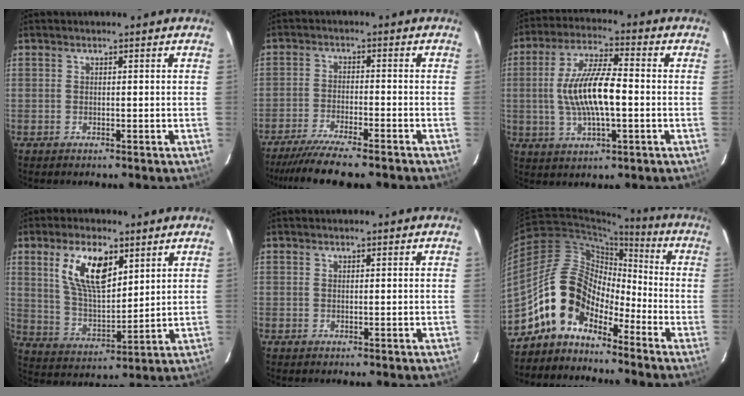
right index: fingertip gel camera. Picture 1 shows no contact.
{"total": 11.4, "force": [-9.8, 1.0, 5.7], "torque": [-0.130, -0.029, -0.162]}
{"total": 12.7, "force": [-1.0, 3.6, 12.1], "torque": [-0.237, 0.005, -0.016]}
{"total": 12.7, "force": [6.0, 5.7, 9.6], "torque": [-0.177, 0.009, 0.122]}
{"total": 0.0}
{"total": 11.1, "force": [-7.6, 6.4, 4.9], "torque": [-0.086, 0.034, -0.152]}